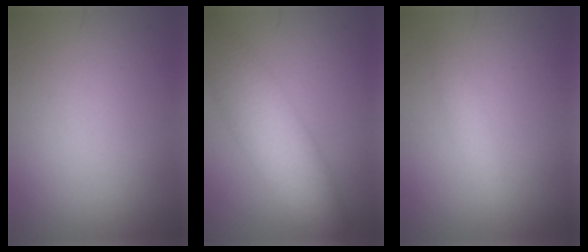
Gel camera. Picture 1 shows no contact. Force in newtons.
{"total": 7.8, "press": 7.8, "slide": 0.5}
{"total": 1.7, "press": 1.7, "slide": 0.1}